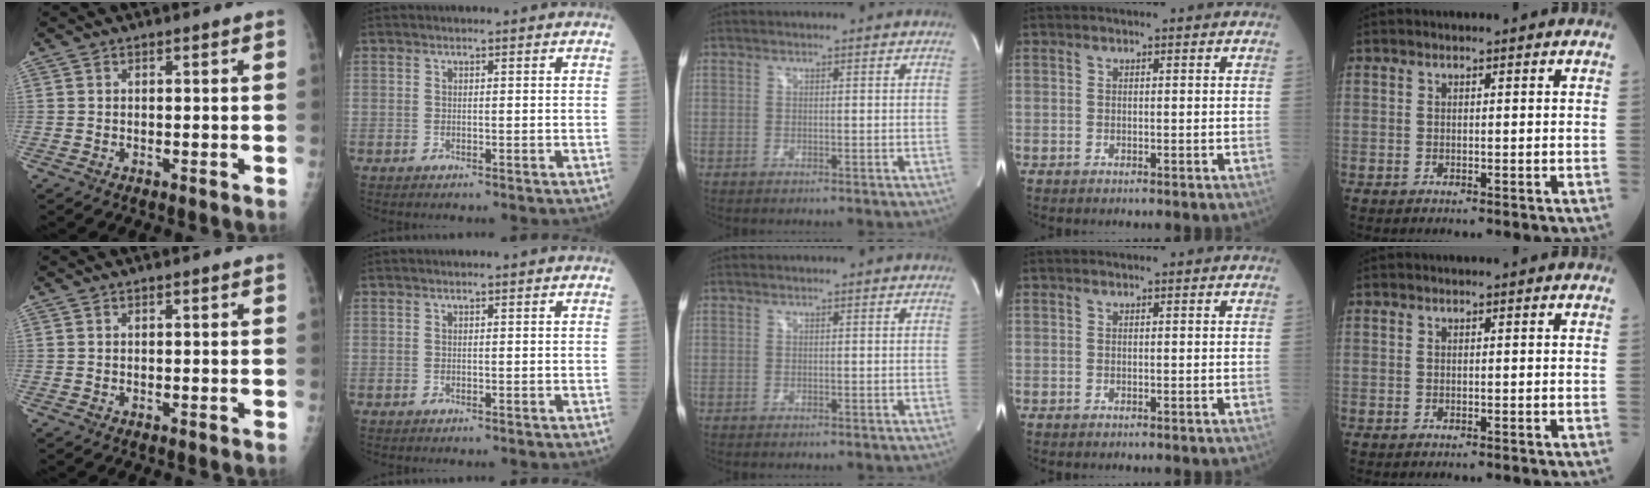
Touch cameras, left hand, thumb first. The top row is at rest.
{}